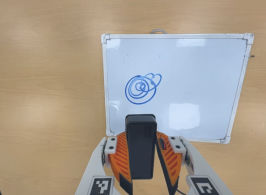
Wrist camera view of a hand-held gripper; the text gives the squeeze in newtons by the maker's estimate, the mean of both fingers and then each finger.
{"total": 7.4, "left": 6.7, "right": 8.2}